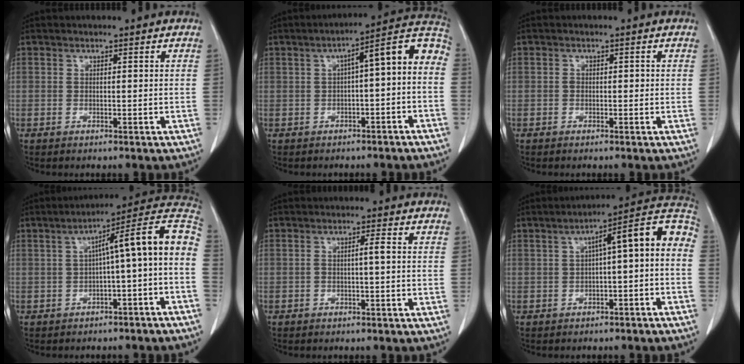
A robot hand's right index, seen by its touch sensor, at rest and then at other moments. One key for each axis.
{"total": 9.7, "fx": -0.2, "fy": 2.0, "fz": 9.5, "tx": -0.124, "ty": 0.045, "tz": -0.007}
{"total": 0.8, "fx": -0.1, "fy": 0.6, "fz": 0.6, "tx": -0.007, "ty": 0.004, "tz": -0.001}
{"total": 12.8, "fx": -0.8, "fy": 0.9, "fz": 12.8, "tx": -0.172, "ty": 0.048, "tz": -0.017}
{"total": 1.8, "fx": -0.1, "fy": 0.0, "fz": 1.8, "tx": -0.029, "ty": 0.003, "tz": -0.001}
{"total": 10.9, "fx": 0.0, "fy": 2.0, "fz": 10.7, "tx": -0.143, "ty": 0.047, "tz": -0.004}